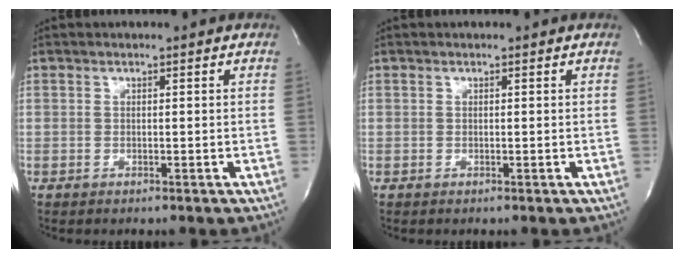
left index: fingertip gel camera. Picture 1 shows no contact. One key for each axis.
{"total": 0.0}